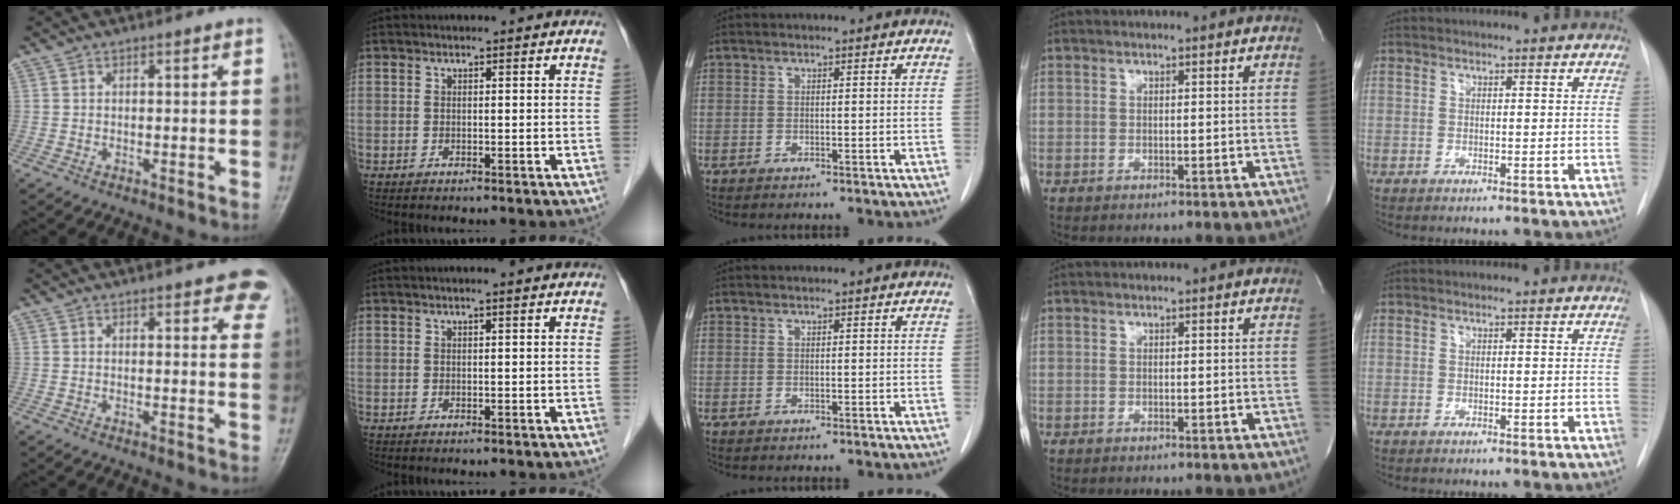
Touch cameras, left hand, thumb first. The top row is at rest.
{"thumb": {"total": 7.8, "force": [5.5, 2.9, 4.7], "torque": [-0.024, -0.017, 0.053]}, "index": {"total": 0.7, "force": [0.4, -0.1, 0.6], "torque": [-0.014, 0.001, 0.008]}}